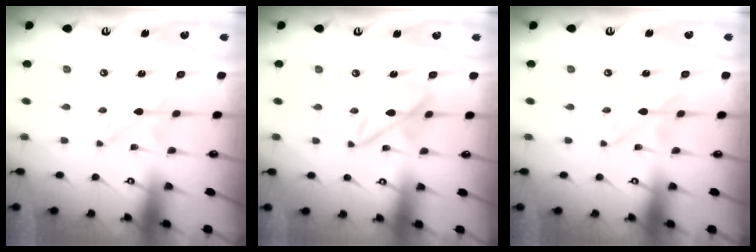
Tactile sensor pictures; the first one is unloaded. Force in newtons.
{"total": 6.4, "press": 6.4, "slide": 0.4}
{"total": 1.5, "press": 1.4, "slide": 0.2}